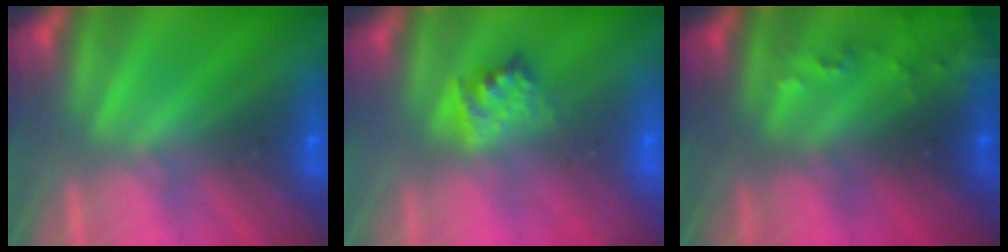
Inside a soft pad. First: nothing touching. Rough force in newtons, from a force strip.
{"total": 2.4}
{"total": 7.2}